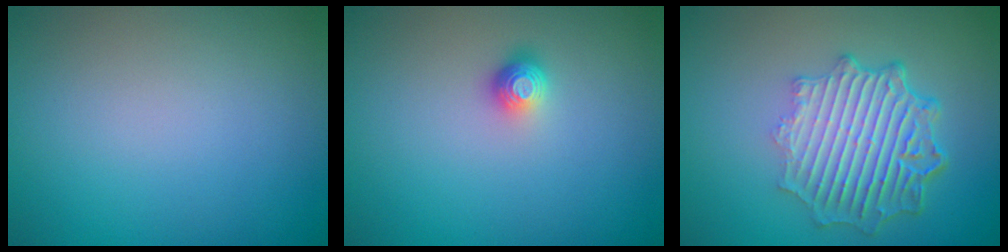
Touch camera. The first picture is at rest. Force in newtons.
{"total": 1.6, "press": 1.2, "slide": 1.1}
{"total": 6.5, "press": 4.8, "slide": 4.4}